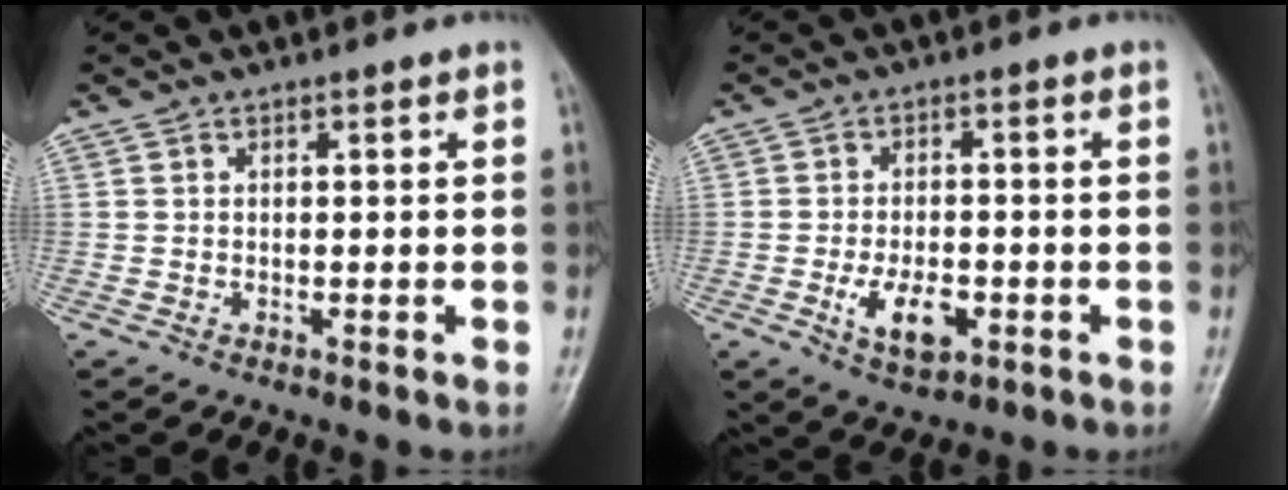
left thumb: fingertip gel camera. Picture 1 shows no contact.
{"total": 7.6, "force": [-2.6, 4.2, 5.8], "torque": [-0.089, 0.010, -0.040]}